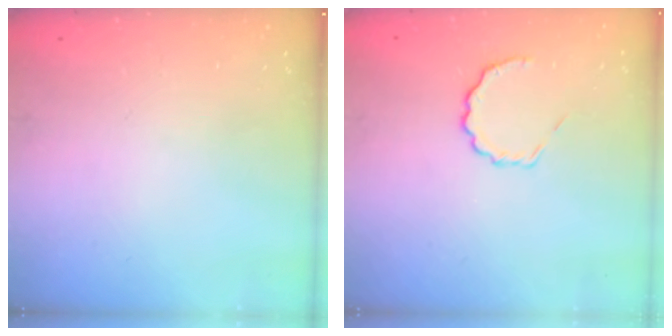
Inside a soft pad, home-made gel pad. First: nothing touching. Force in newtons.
{"total": 4.7, "press": 4.4, "slide": 1.6}